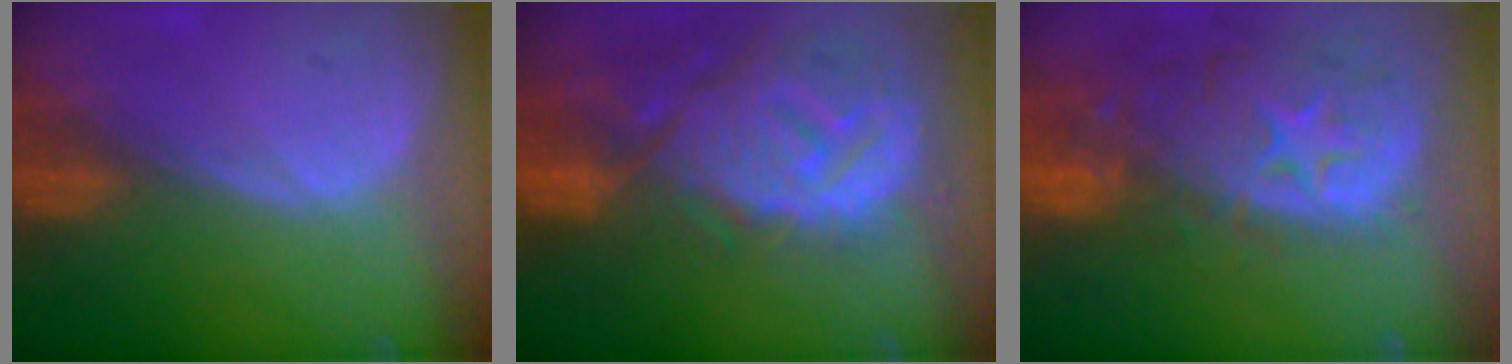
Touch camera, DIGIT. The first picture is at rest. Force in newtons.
{"total": 14.0, "press": 12.1, "slide": 6.9}
{"total": 14.0, "press": 11.3, "slide": 8.2}